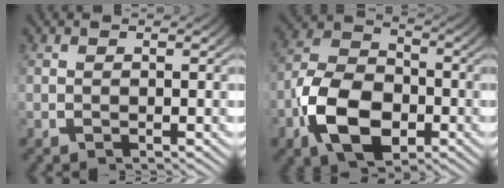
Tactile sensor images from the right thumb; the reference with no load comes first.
{"total": 11.4, "force": [-3.4, 7.7, 7.7], "torque": [-0.167, -0.029, -0.050]}